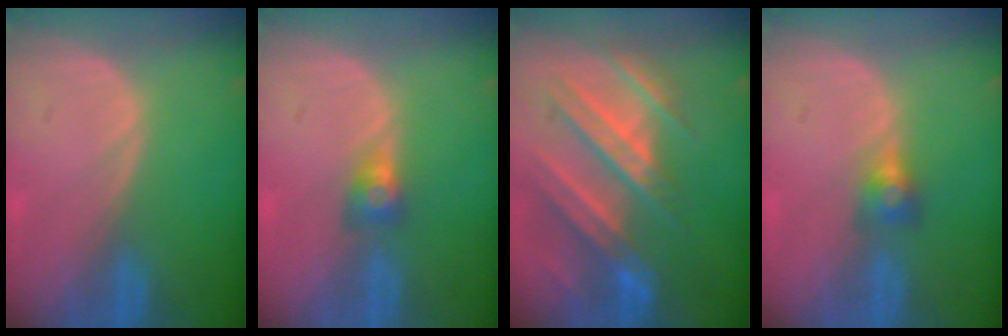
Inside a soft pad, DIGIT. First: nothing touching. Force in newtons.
{"total": 3.0, "press": 2.5, "slide": 1.7}
{"total": 10.5, "press": 9.6, "slide": 4.2}
{"total": 2.8, "press": 2.5, "slide": 1.3}